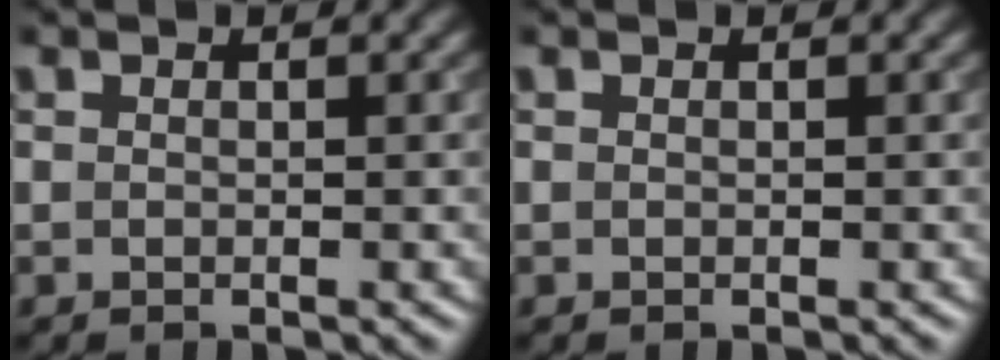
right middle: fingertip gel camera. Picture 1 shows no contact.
{"total": 0.0}